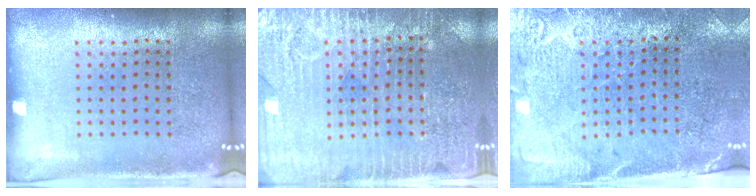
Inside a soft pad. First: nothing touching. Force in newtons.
{"total": 3.3, "press": 3.0, "slide": 1.3}
{"total": 2.8, "press": 2.5, "slide": 1.3}